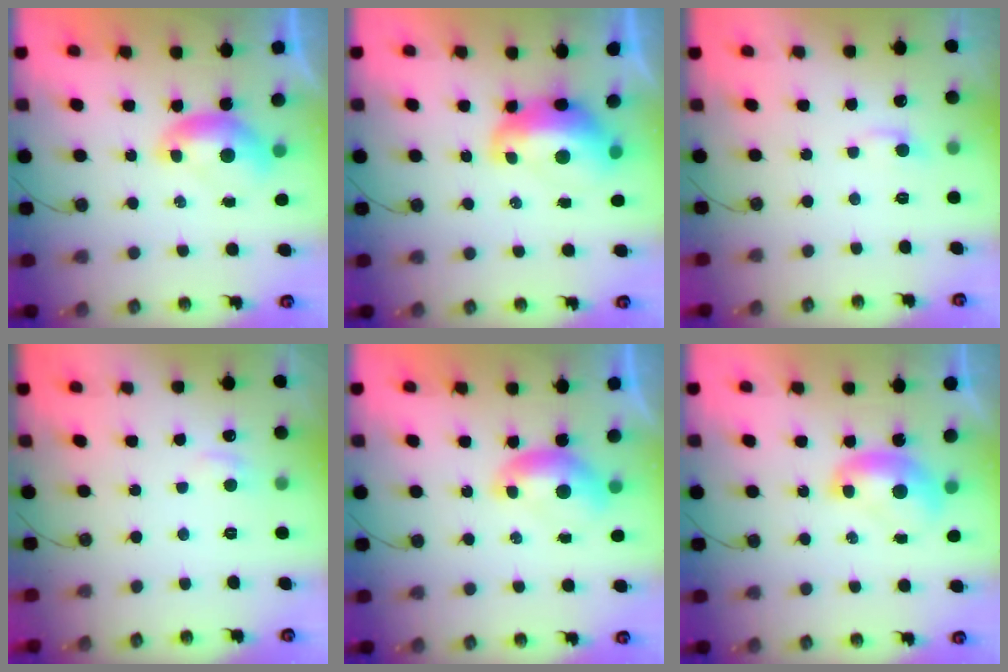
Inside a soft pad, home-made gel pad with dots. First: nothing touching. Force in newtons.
{"total": 4.3, "press": 4.2, "slide": 0.8}
{"total": 0.7, "press": 0.4, "slide": 0.6}
{"total": 0.9, "press": 0.3, "slide": 0.8}
{"total": 0.0}
{"total": 1.6, "press": 1.6, "slide": 0.2}